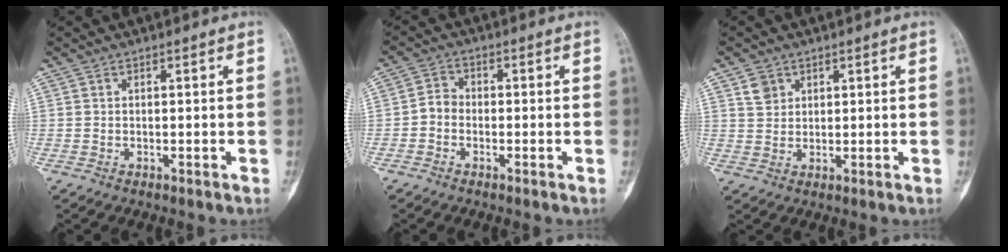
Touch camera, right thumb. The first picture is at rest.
{"total": 3.1, "force": [-1.1, 2.5, 1.5], "torque": [-0.017, 0.012, -0.030]}
{"total": 3.2, "force": [1.8, 2.5, 0.9], "torque": [-0.004, -0.008, 0.035]}